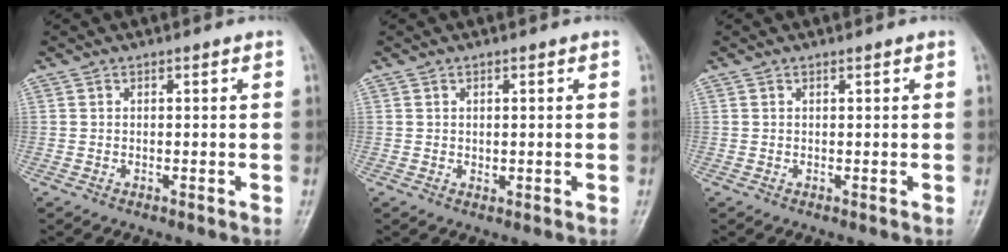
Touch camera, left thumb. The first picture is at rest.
{"total": 1.0, "force": [0.3, 0.7, 0.6], "torque": [-0.008, -0.003, 0.007]}
{"total": 0.0}